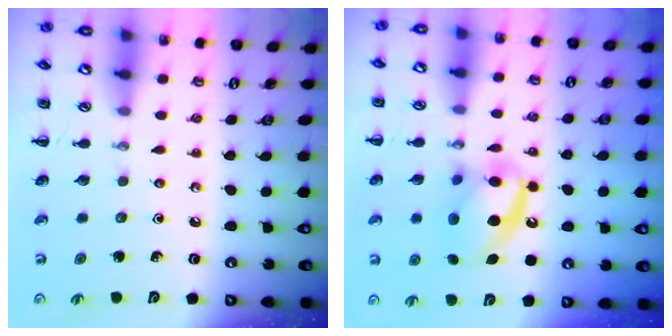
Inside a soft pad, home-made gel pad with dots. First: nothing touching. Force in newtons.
{"total": 14.6, "press": 14.5, "slide": 2.0}